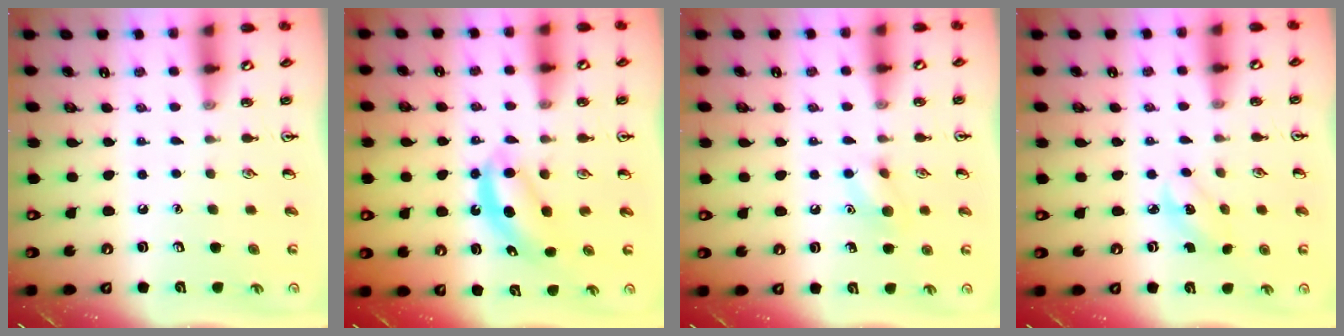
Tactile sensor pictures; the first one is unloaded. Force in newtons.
{"total": 5.0, "press": 4.9, "slide": 1.0}
{"total": 7.2, "press": 7.1, "slide": 1.3}
{"total": 2.7, "press": 2.6, "slide": 0.7}